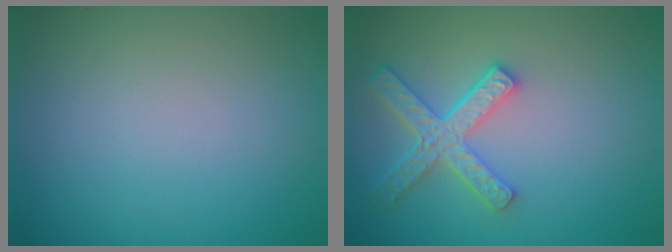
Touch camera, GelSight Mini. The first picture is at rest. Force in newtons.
{"total": 4.3, "press": 3.5, "slide": 2.5}